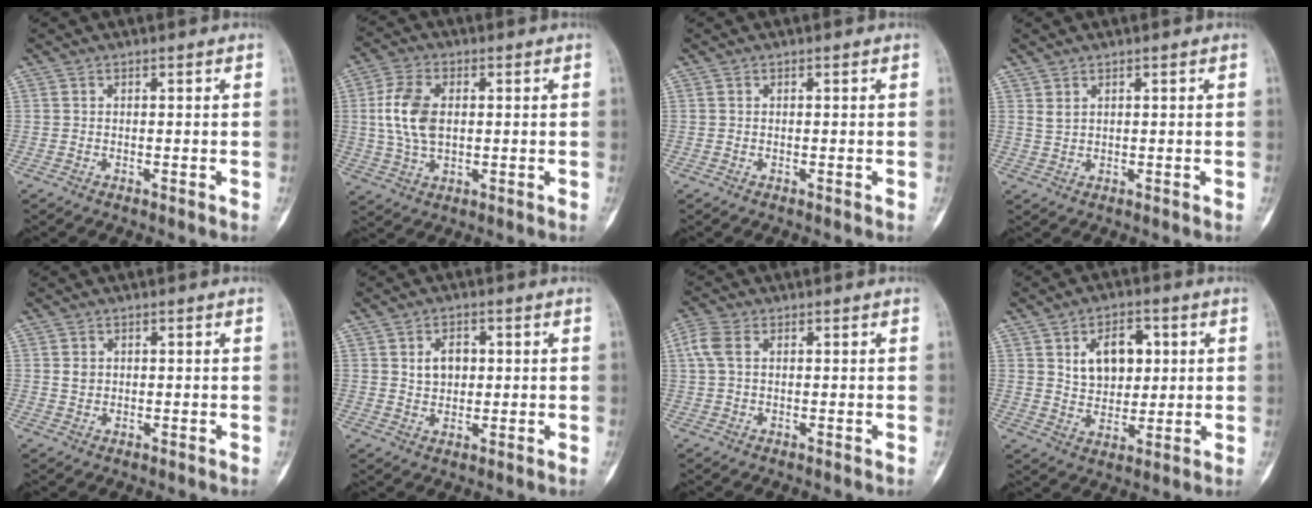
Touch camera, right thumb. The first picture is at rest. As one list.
[{"total": 9.8, "force": [1.1, 6.0, 7.6], "torque": [-0.158, 0.004, 0.024]}, {"total": 0.0}, {"total": 1.6, "force": [1.0, 0.8, 0.9], "torque": [-0.015, -0.004, 0.027]}, {"total": 1.8, "force": [0.4, 1.5, 0.9], "torque": [-0.009, -0.001, 0.011]}, {"total": 4.9, "force": [1.1, 3.6, 3.1], "torque": [-0.030, -0.005, 0.020]}, {"total": 4.7, "force": [1.3, 3.0, 3.4], "torque": [-0.094, 0.014, 0.024]}, {"total": 10.0, "force": [2.9, 6.7, 6.8], "torque": [-0.071, -0.011, 0.053]}]